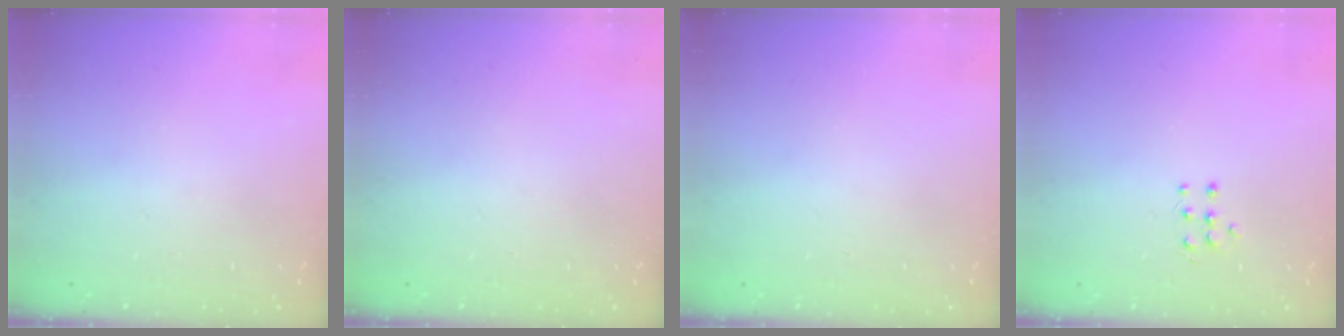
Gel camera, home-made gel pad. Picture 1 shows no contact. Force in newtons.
{"total": 0.0}
{"total": 0.0}
{"total": 4.8, "press": 4.7, "slide": 0.8}